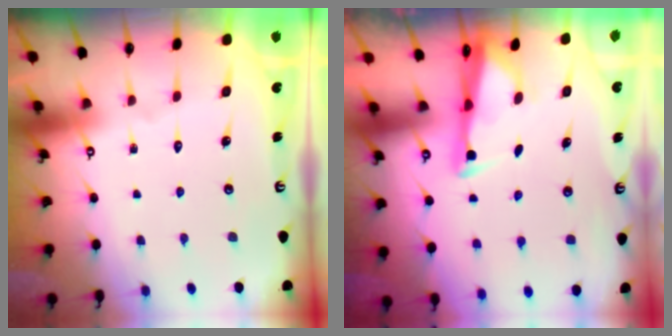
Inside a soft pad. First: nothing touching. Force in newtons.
{"total": 2.7, "press": 2.6, "slide": 0.8}